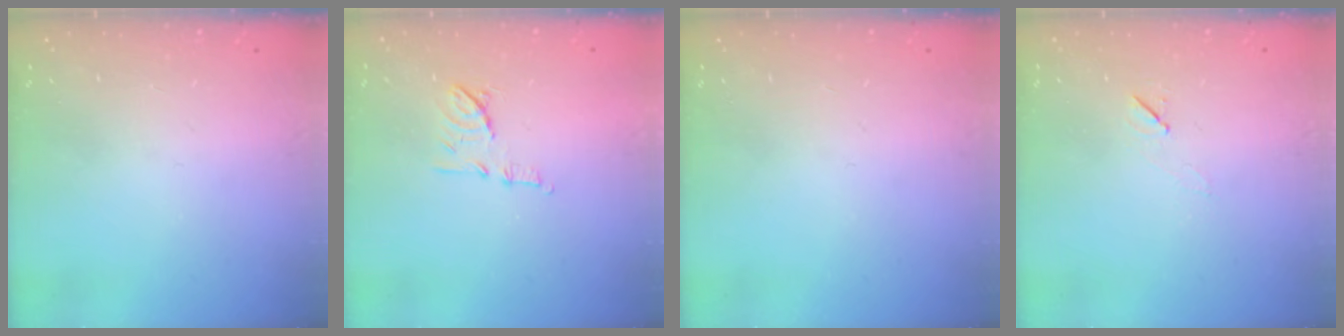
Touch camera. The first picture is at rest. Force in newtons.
{"total": 8.3, "press": 8.3, "slide": 1.1}
{"total": 0.0}
{"total": 4.8, "press": 4.4, "slide": 2.0}